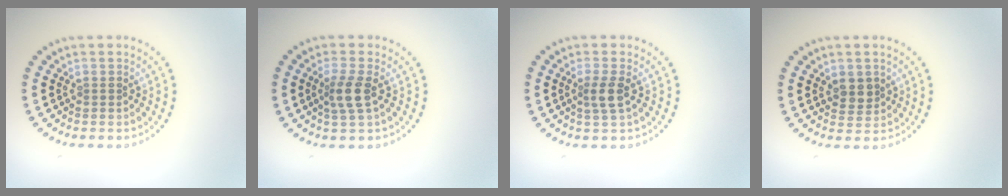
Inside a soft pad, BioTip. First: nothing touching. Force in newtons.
{"total": 2.3, "press": 2.0, "slide": 1.2}
{"total": 1.9, "press": 1.6, "slide": 1.0}
{"total": 1.9, "press": 1.8, "slide": 0.7}